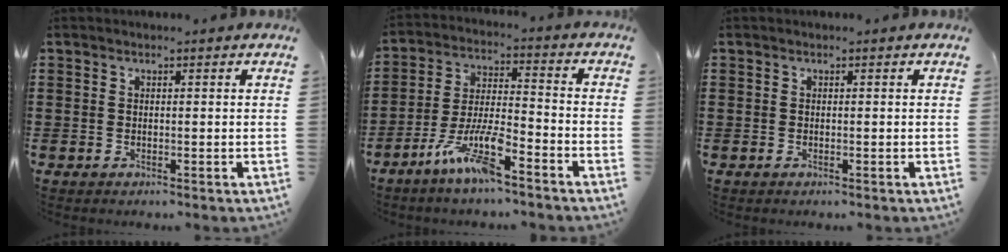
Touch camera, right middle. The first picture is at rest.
{"total": 9.0, "force": [-6.2, 1.5, 6.3], "torque": [-0.140, -0.004, -0.120]}
{"total": 0.0}